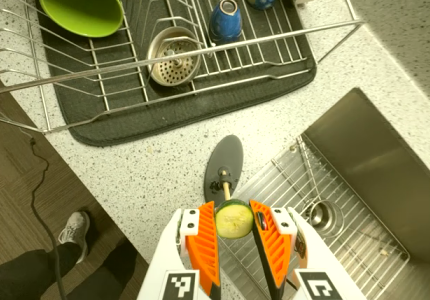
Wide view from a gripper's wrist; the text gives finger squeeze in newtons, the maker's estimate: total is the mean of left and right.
{"total": 7.0, "left": 6.9, "right": 7.1}